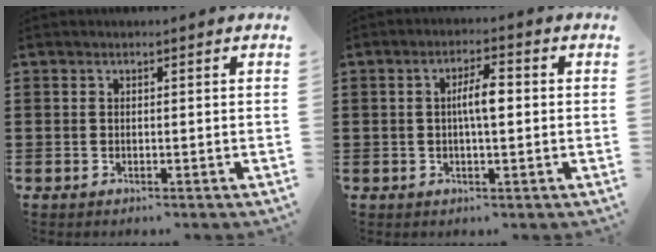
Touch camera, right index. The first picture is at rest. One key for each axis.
{"total": 4.6, "fx": 0.3, "fy": 1.1, "fz": 4.5, "tx": -0.083, "ty": 0.004, "tz": 0.002}